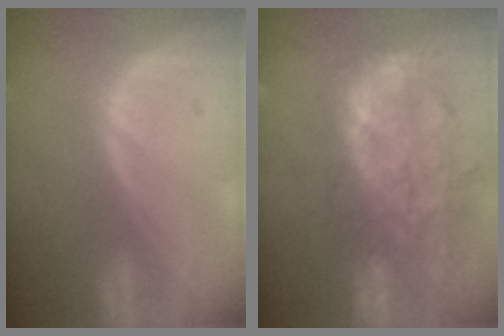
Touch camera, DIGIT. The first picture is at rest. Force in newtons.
{"total": 14.3, "press": 11.6, "slide": 8.3}